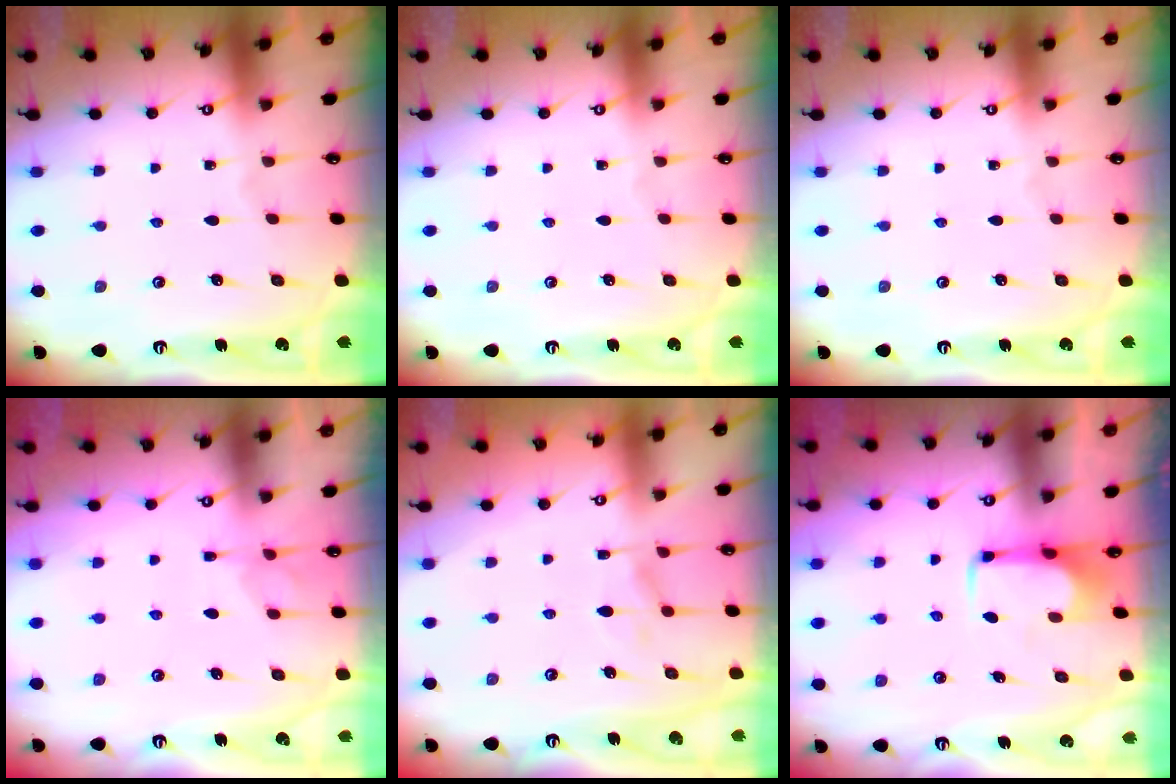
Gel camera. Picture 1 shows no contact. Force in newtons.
{"total": 0.0}
{"total": 0.0}
{"total": 1.7, "press": 1.3, "slide": 1.1}
{"total": 1.3, "press": 0.1, "slide": 1.3}
{"total": 2.2, "press": 2.1, "slide": 0.4}